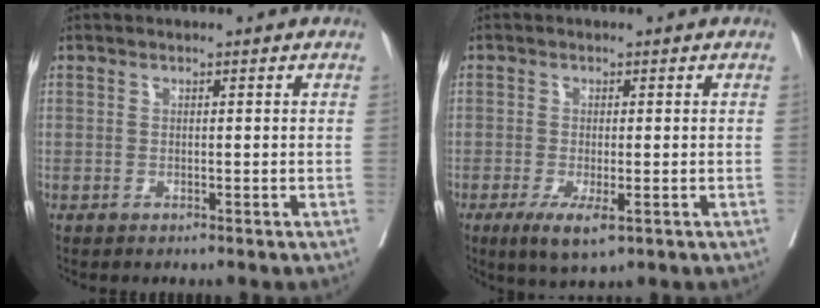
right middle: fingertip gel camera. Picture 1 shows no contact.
{"total": 4.7, "force": [-2.2, 1.2, 3.9], "torque": [-0.067, -0.011, -0.032]}